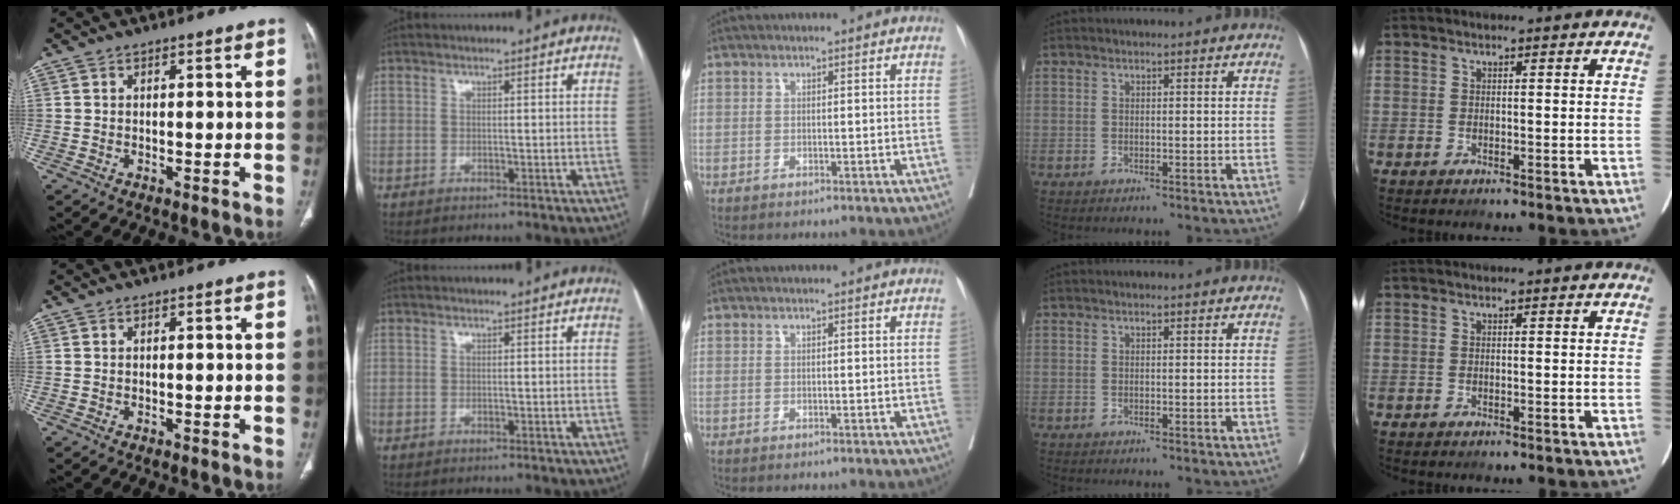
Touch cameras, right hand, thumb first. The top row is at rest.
{}